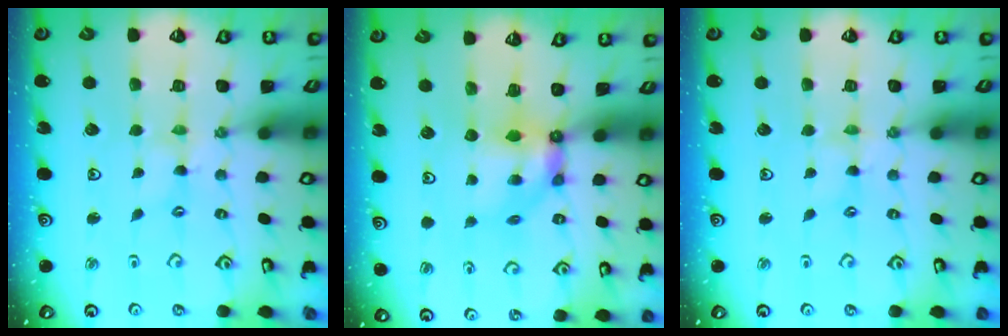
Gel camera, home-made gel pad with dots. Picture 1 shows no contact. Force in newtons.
{"total": 6.6, "press": 6.6, "slide": 0.5}
{"total": 0.0}